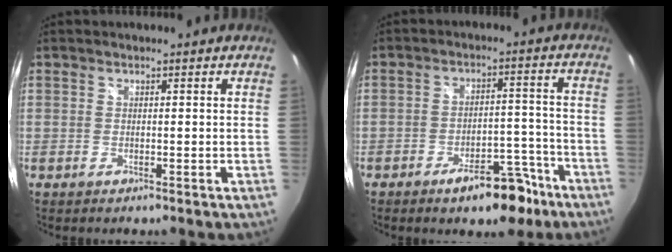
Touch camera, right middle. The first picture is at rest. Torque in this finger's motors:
{"motor_torque": [1.02, -1.11, 0.32, 0.05]}